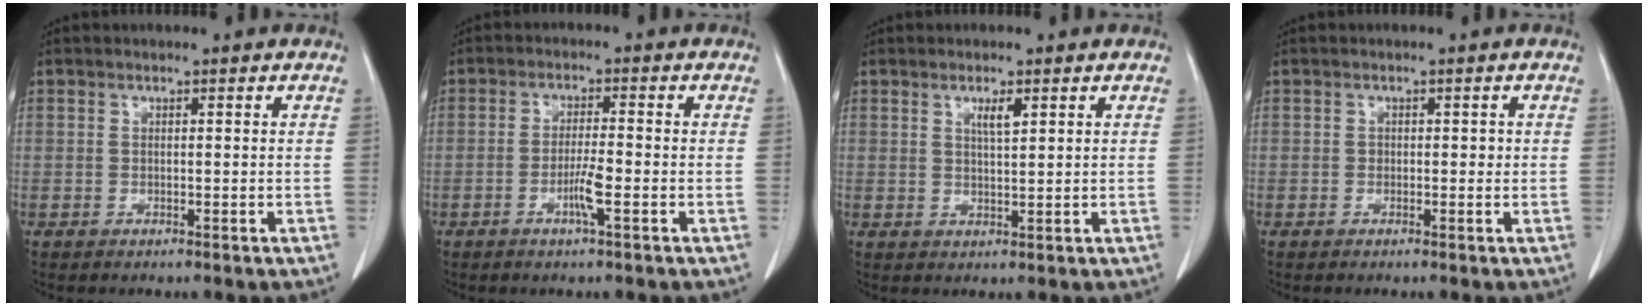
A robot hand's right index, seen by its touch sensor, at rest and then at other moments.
{"total": 3.5, "force": [-1.5, 0.3, 3.1], "torque": [-0.059, -0.001, -0.030]}
{"total": 2.3, "force": [1.2, 0.3, 2.0], "torque": [-0.038, -0.002, 0.023]}
{"total": 1.2, "force": [0.0, 0.9, 0.7], "torque": [-0.010, 0.006, 0.000]}